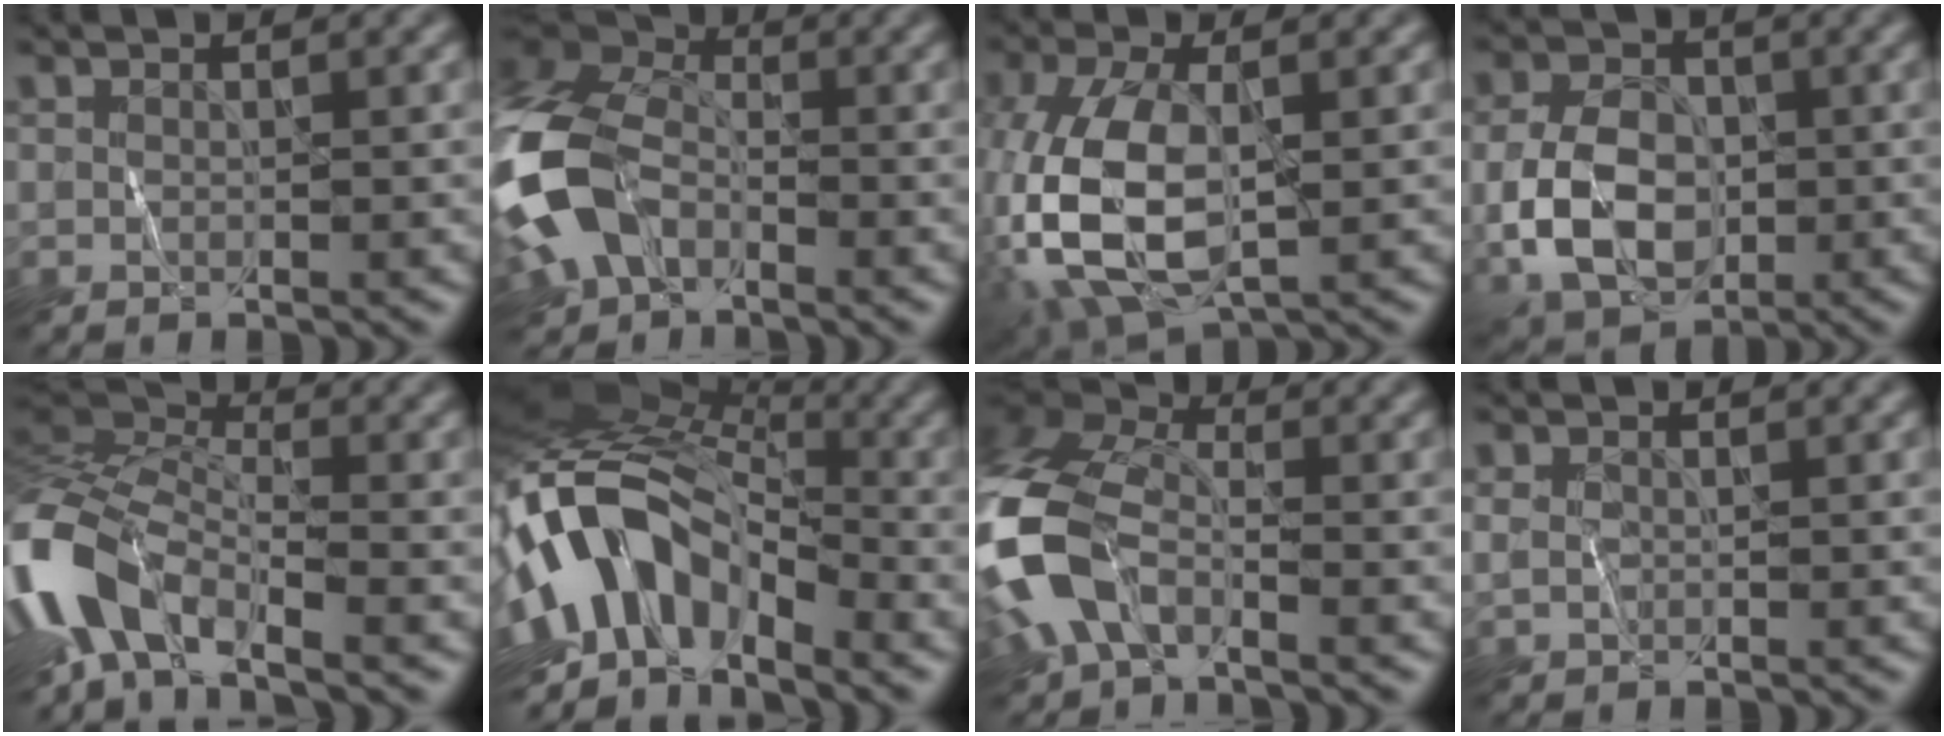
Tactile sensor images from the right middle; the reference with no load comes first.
{"total": 10.6, "force": [-3.2, 7.1, 7.2], "torque": [-0.176, -0.005, -0.079]}
{"total": 12.1, "force": [-2.2, 6.1, 10.2], "torque": [-0.243, -0.012, -0.040]}
{"total": 7.0, "force": [-1.0, 4.8, 5.0], "torque": [-0.103, 0.000, -0.022]}
{"total": 9.3, "force": [-4.7, 4.2, 6.8], "torque": [-0.135, 0.009, -0.112]}
{"total": 13.5, "force": [-3.4, 7.8, 10.5], "torque": [-0.172, 0.014, -0.071]}
{"total": 10.0, "force": [-3.4, 5.9, 7.3], "torque": [-0.177, -0.006, -0.083]}
{"total": 1.0, "force": [0.1, 0.7, 0.6], "torque": [-0.012, 0.000, 0.001]}